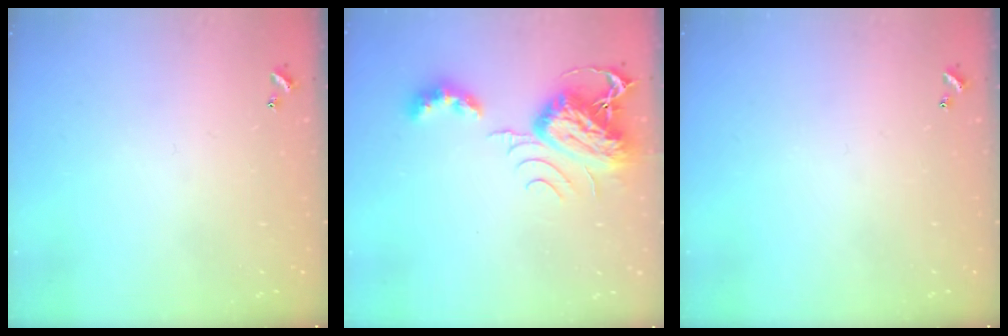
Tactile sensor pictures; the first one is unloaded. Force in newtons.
{"total": 8.2, "press": 8.1, "slide": 1.2}
{"total": 0.0}